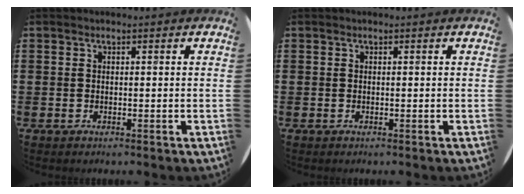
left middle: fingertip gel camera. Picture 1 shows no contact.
{"total": 0.0}